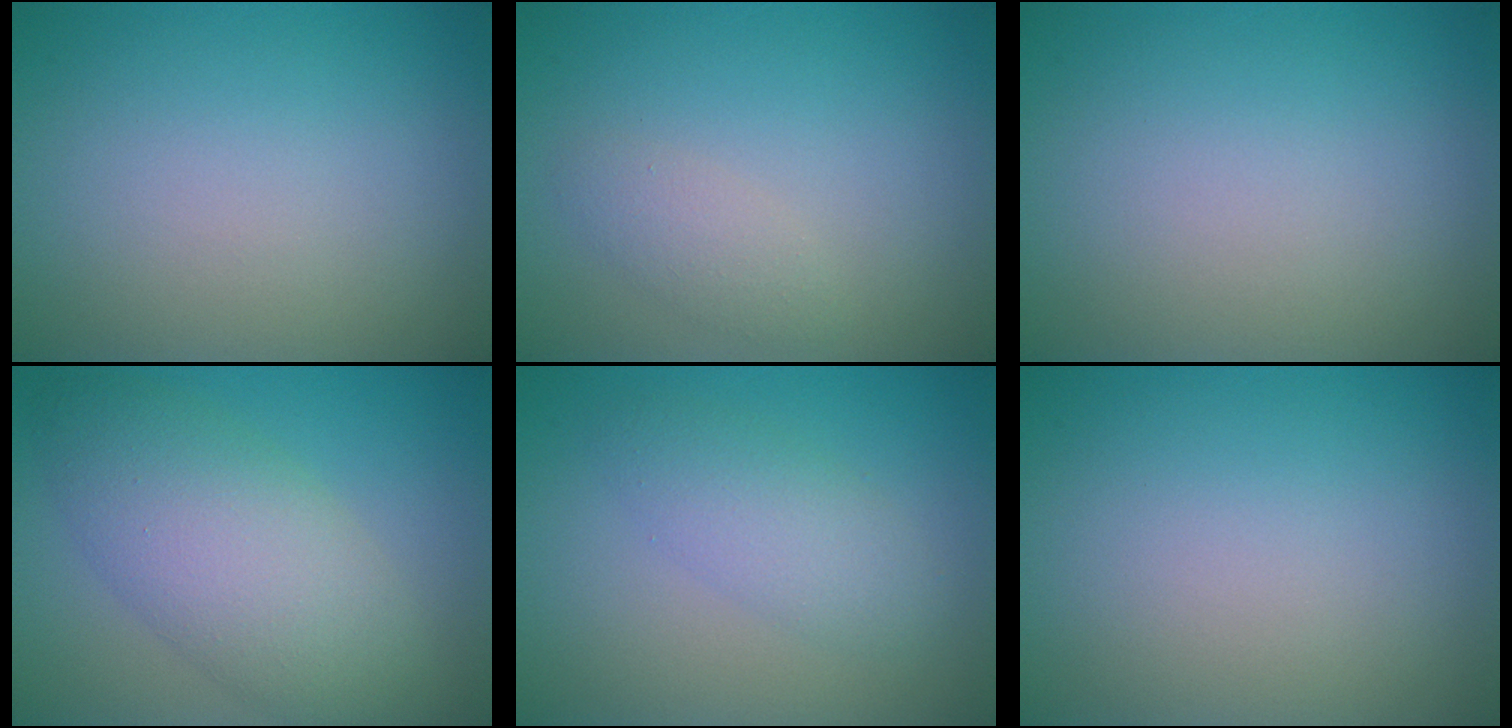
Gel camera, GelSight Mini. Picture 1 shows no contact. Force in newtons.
{"total": 1.6, "press": 1.6, "slide": 0.0}
{"total": 0.0}
{"total": 7.0, "press": 7.0, "slide": 0.5}
{"total": 2.9, "press": 2.8, "slide": 0.2}
{"total": 0.0}